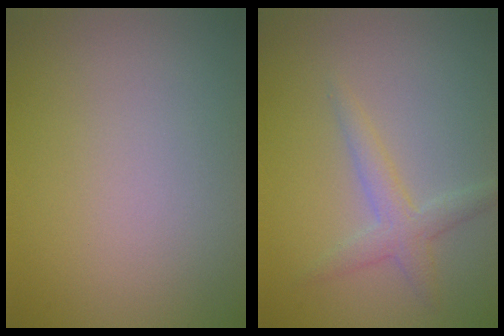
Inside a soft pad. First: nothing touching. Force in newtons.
{"total": 2.3, "press": 2.3, "slide": 0.0}